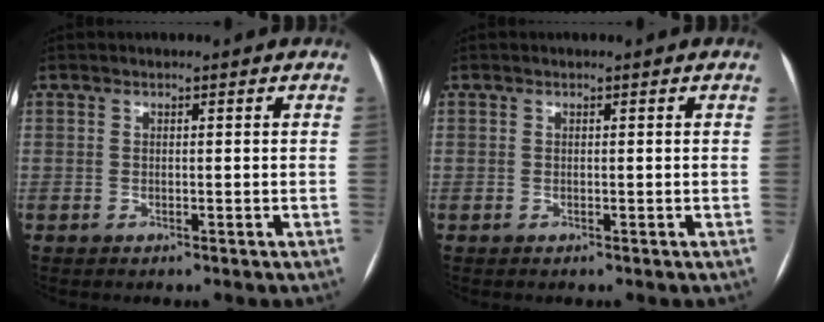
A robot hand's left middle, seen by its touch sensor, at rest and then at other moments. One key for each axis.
{"total": 0.0}